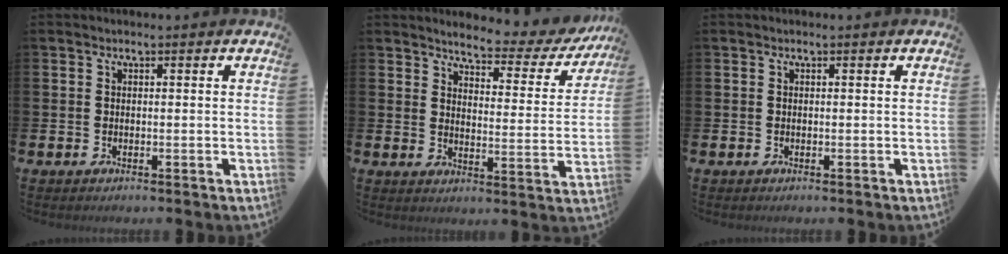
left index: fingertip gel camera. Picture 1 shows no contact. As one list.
[{"total": 4.2, "force": [3.9, 1.1, 1.1], "torque": [-0.043, -0.030, 0.059]}, {"total": 0.0}]